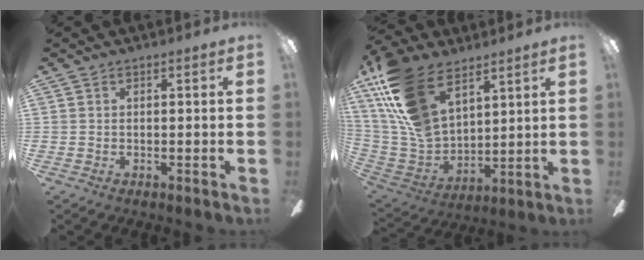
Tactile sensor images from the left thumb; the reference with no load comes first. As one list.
[{"total": 21.7, "force": [12.3, 11.9, 13.3], "torque": [-0.312, -0.057, 0.226]}]